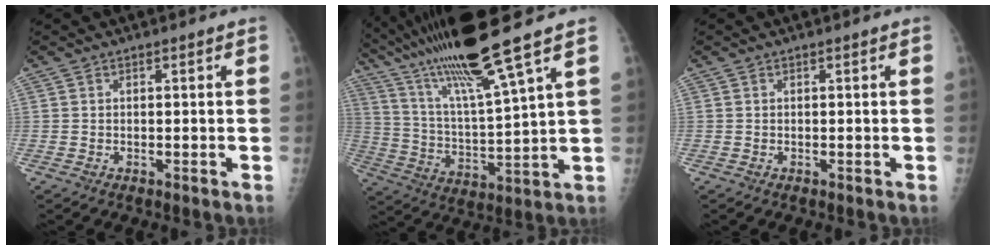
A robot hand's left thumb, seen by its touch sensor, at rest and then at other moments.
{"total": 18.0, "force": [13.0, -0.5, 12.4], "torque": [-0.220, -0.050, 0.242]}
{"total": 0.0}